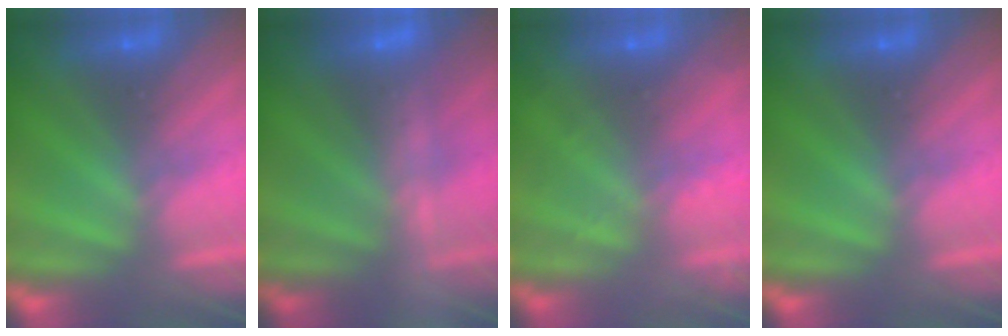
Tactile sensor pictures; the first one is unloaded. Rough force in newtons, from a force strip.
{"total": 2.2}
{"total": 2.1}
{"total": 0.0}